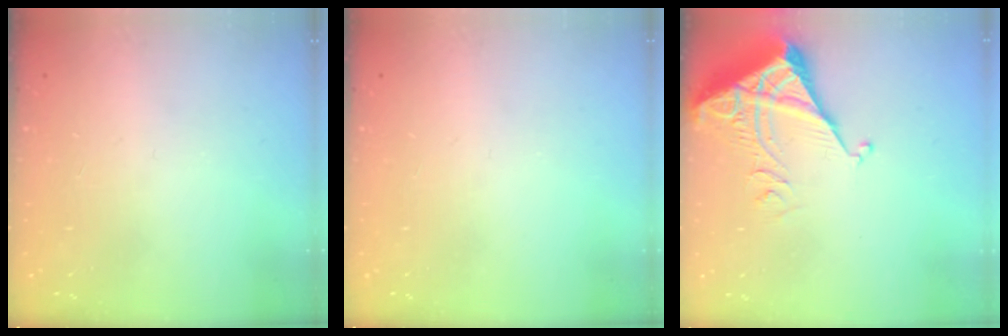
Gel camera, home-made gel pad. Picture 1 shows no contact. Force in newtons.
{"total": 0.0}
{"total": 5.3, "press": 5.3, "slide": 0.7}